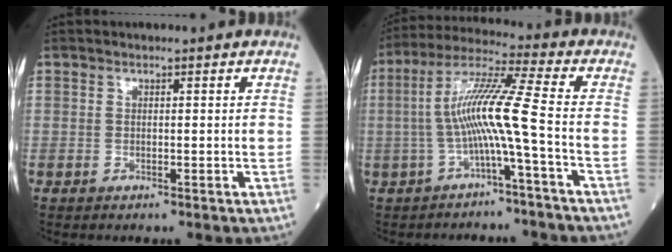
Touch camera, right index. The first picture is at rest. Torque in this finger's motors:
{"motor_torque": [1.39, -0.25, 0.81, 0.21]}